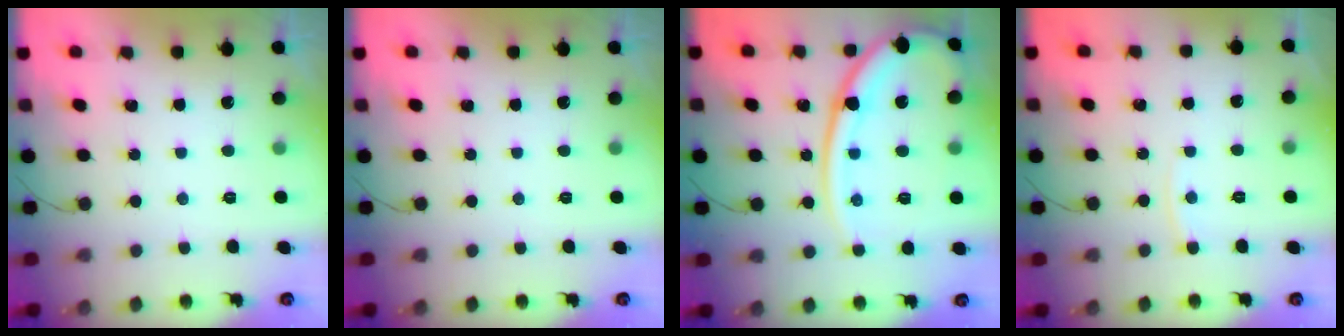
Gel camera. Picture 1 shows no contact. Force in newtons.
{"total": 0.0}
{"total": 16.8, "press": 16.7, "slide": 1.8}
{"total": 3.2, "press": 3.1, "slide": 0.4}